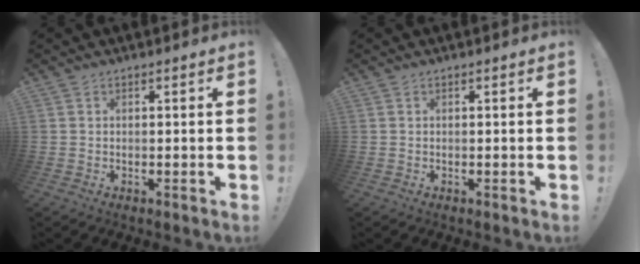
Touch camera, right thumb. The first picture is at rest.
{"total": 0.0}